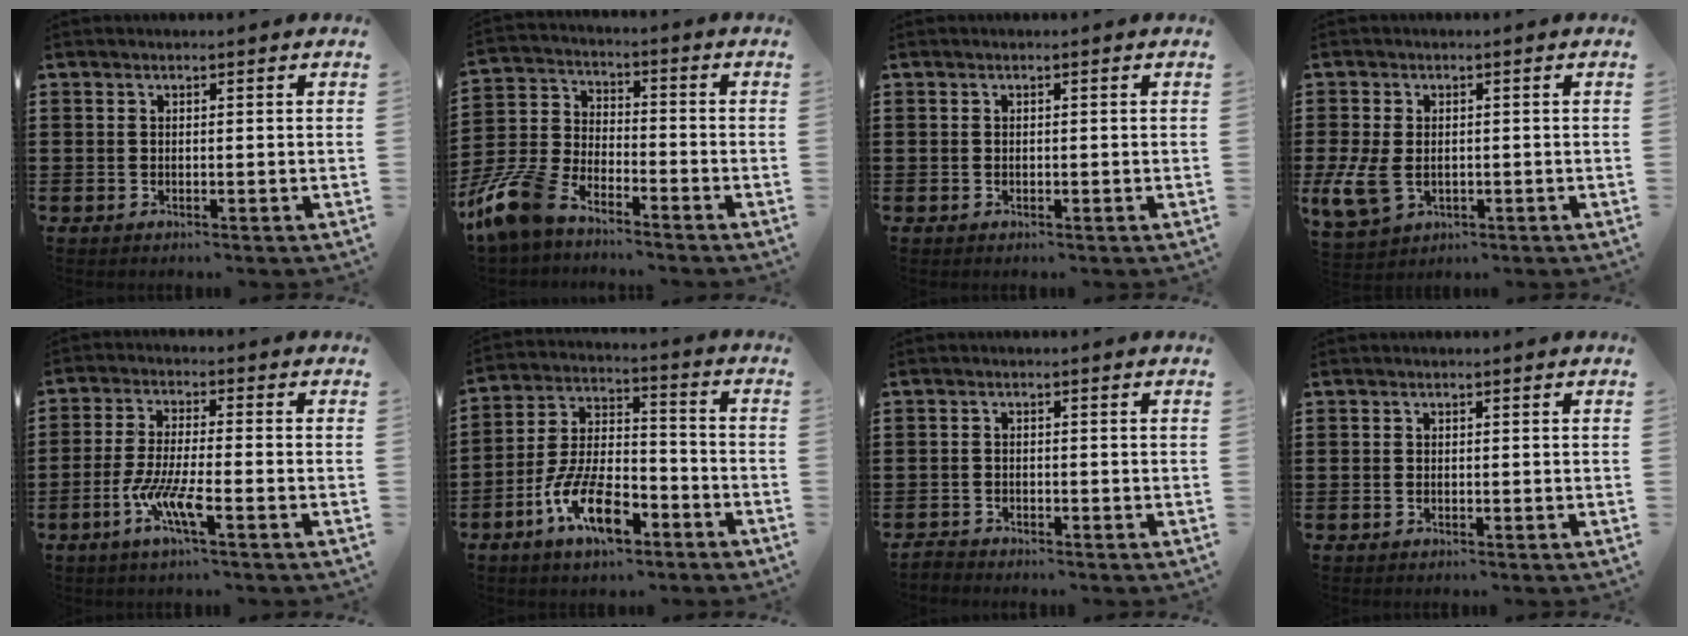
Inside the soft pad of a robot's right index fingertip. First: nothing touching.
{"total": 8.6, "force": [-7.2, 2.9, 3.8], "torque": [-0.116, 0.008, -0.148]}
{"total": 0.0}
{"total": 5.1, "force": [-0.9, 3.6, 3.5], "torque": [-0.103, -0.007, -0.023]}
{"total": 7.0, "force": [-3.6, 0.9, 5.9], "torque": [-0.137, -0.016, -0.074]}
{"total": 11.9, "force": [-6.3, 5.0, 8.7], "torque": [-0.181, 0.011, -0.116]}
{"total": 1.4, "force": [-1.4, 0.0, -0.1], "torque": [-0.005, -0.001, -0.029]}
{"total": 0.0}